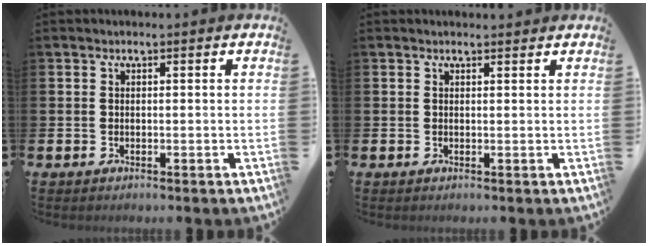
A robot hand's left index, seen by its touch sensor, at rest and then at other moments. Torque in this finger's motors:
{"motor_torque": [0.96, -1.18, 0.07, 0.02]}